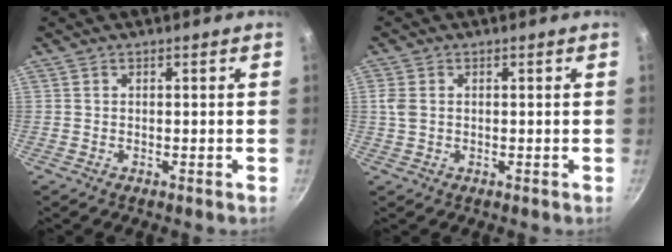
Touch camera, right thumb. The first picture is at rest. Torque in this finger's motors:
{"motor_torque": [0.24, 0.04, 0.44, -0.18, 0.00]}